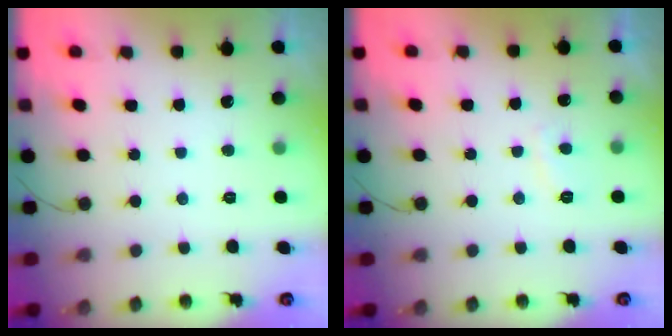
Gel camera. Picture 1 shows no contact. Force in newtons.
{"total": 2.5, "press": 2.4, "slide": 0.8}